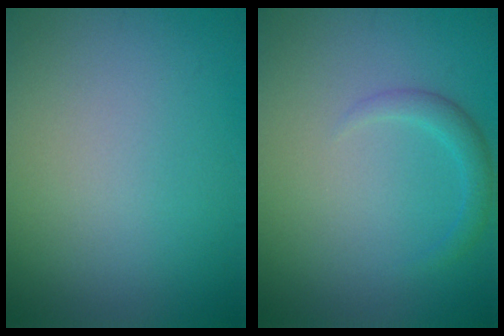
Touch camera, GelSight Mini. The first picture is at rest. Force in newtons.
{"total": 1.6, "press": 1.6, "slide": 0.1}